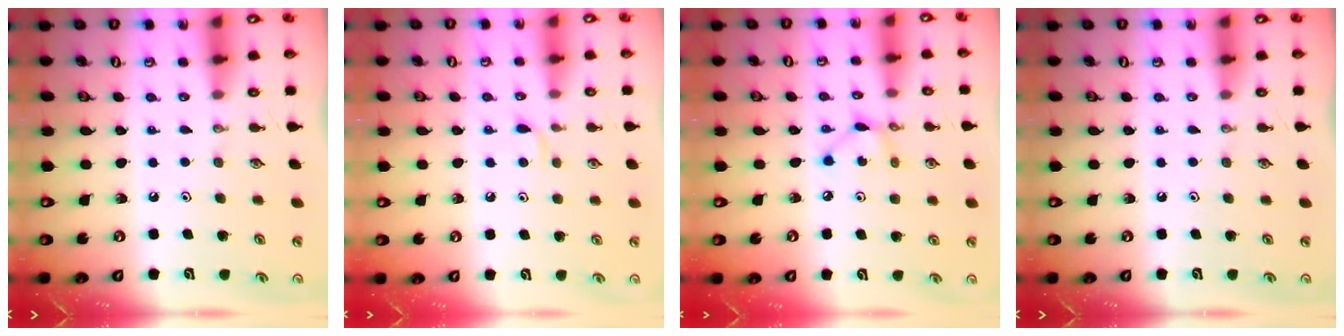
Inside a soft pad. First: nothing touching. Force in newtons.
{"total": 4.2, "press": 4.2, "slide": 0.4}
{"total": 4.5, "press": 4.5, "slide": 0.2}
{"total": 0.0}